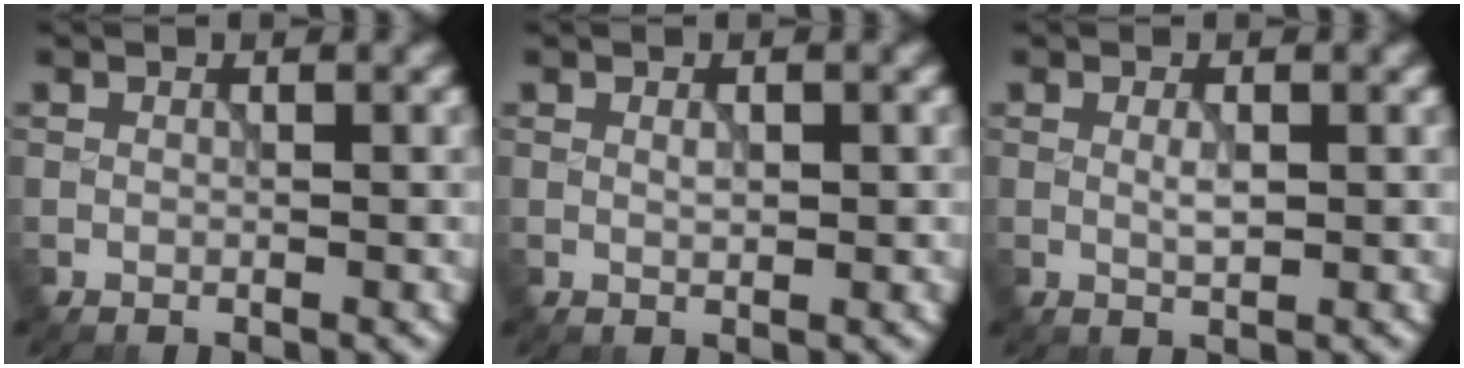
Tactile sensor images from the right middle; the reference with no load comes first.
{"total": 0.9, "force": [0.2, 0.3, 0.8], "torque": [-0.016, 0.000, 0.003]}
{"total": 1.2, "force": [0.1, 0.3, 1.2], "torque": [-0.024, 0.000, 0.003]}